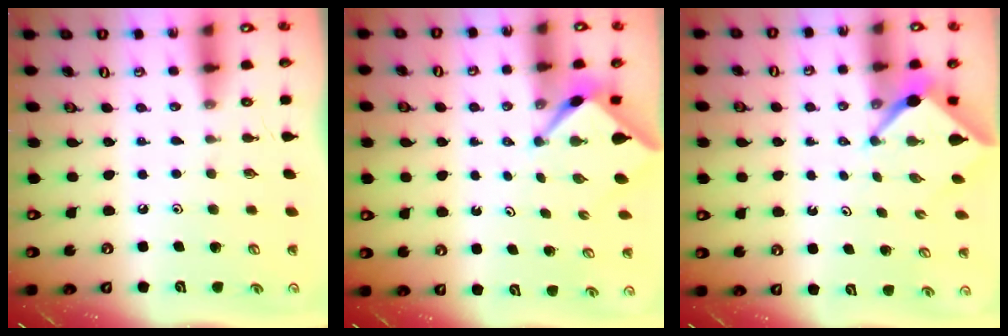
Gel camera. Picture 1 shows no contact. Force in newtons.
{"total": 2.5, "press": 2.5, "slide": 0.3}
{"total": 3.6, "press": 3.6, "slide": 0.3}